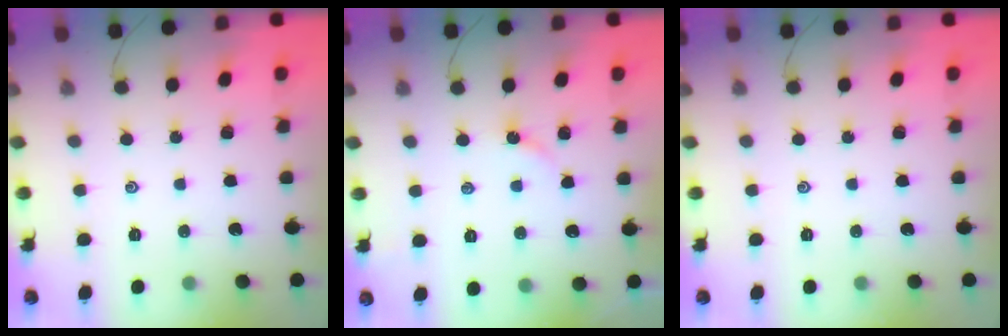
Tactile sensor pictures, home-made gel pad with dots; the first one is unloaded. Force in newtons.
{"total": 2.7, "press": 2.6, "slide": 0.5}
{"total": 0.0}